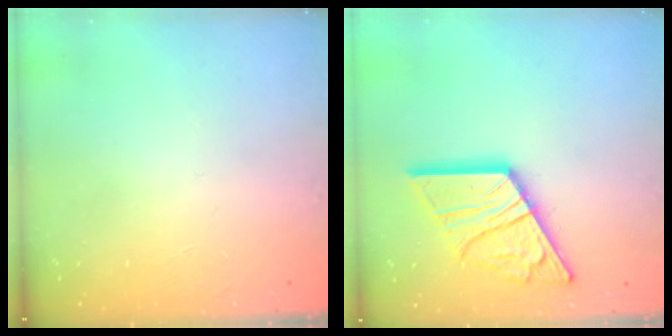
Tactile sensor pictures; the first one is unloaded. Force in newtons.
{"total": 19.1, "press": 18.9, "slide": 2.2}